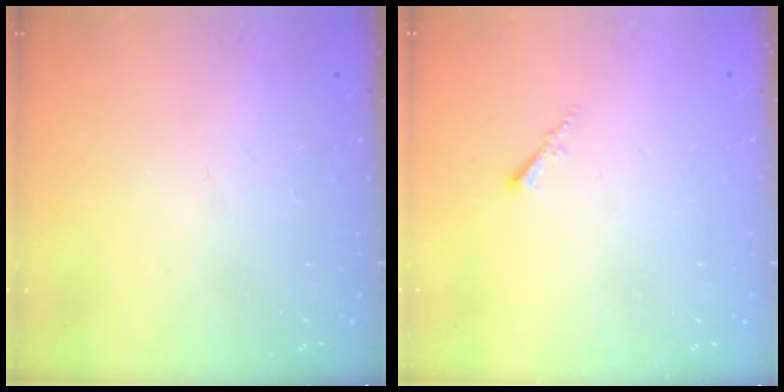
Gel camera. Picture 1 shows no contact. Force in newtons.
{"total": 0.0}